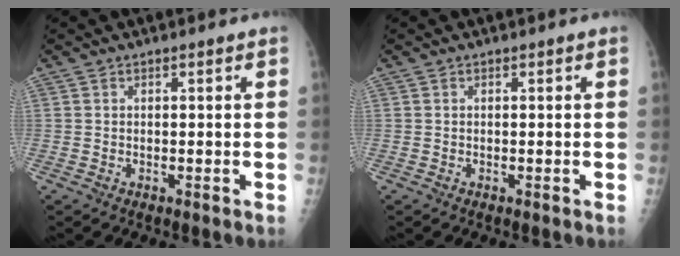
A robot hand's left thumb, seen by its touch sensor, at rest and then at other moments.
{"total": 0.0}